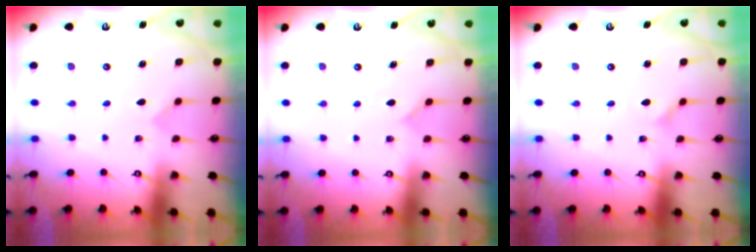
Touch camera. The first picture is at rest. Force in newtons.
{"total": 2.8, "press": 2.8, "slide": 0.3}
{"total": 1.6, "press": 1.6, "slide": 0.1}